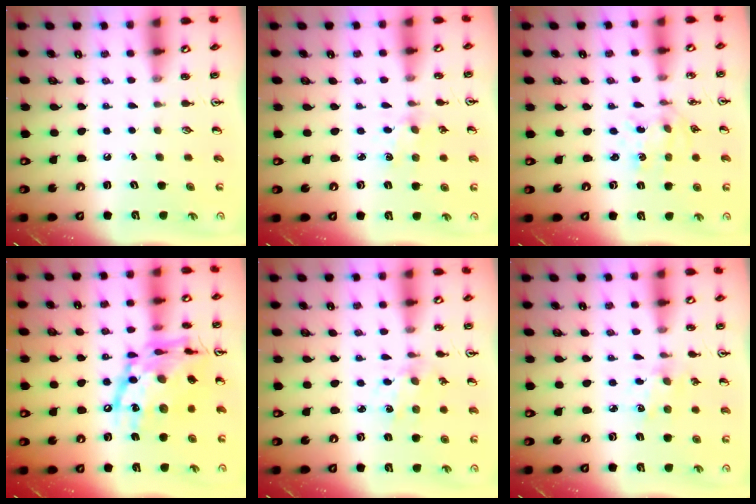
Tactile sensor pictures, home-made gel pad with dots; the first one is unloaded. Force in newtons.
{"total": 1.5, "press": 1.5, "slide": 0.3}
{"total": 1.5, "press": 1.4, "slide": 0.5}
{"total": 22.2, "press": 22.1, "slide": 1.8}
{"total": 1.7, "press": 1.6, "slide": 0.1}
{"total": 2.5, "press": 2.4, "slide": 0.4}